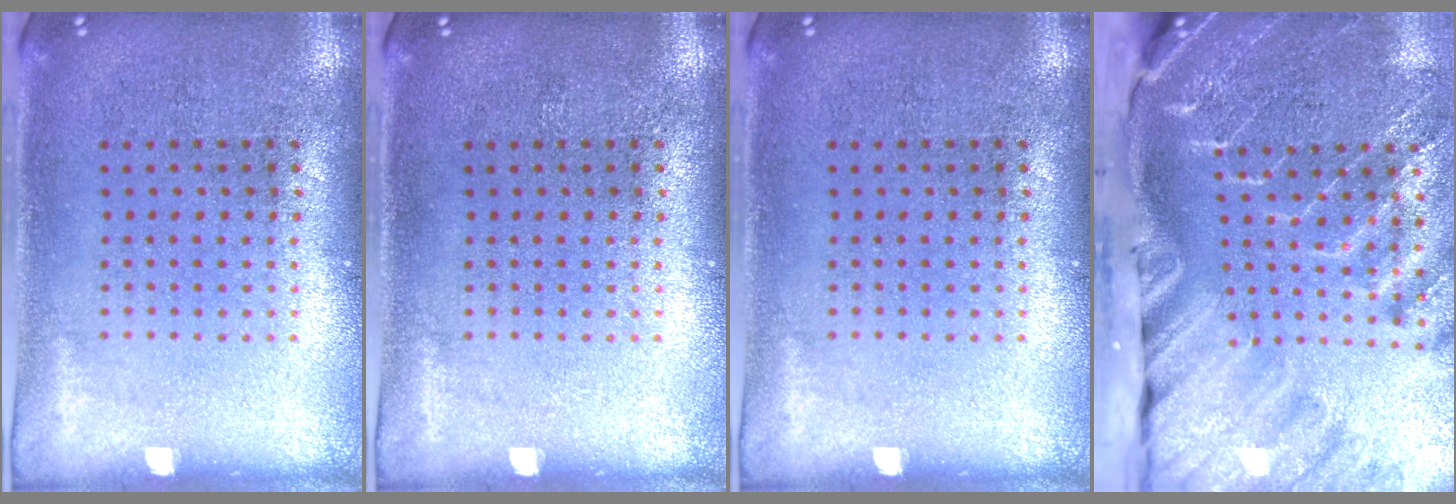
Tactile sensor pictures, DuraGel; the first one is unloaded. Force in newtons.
{"total": 0.0}
{"total": 0.0}
{"total": 4.6, "press": 3.4, "slide": 3.1}